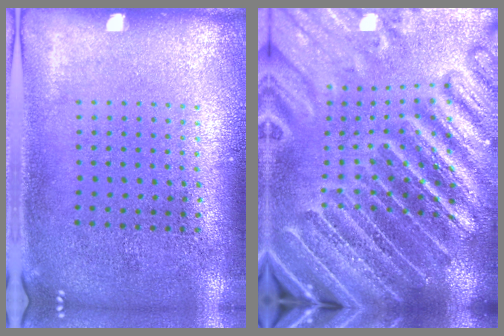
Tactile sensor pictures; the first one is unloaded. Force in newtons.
{"total": 4.6, "press": 4.2, "slide": 1.8}